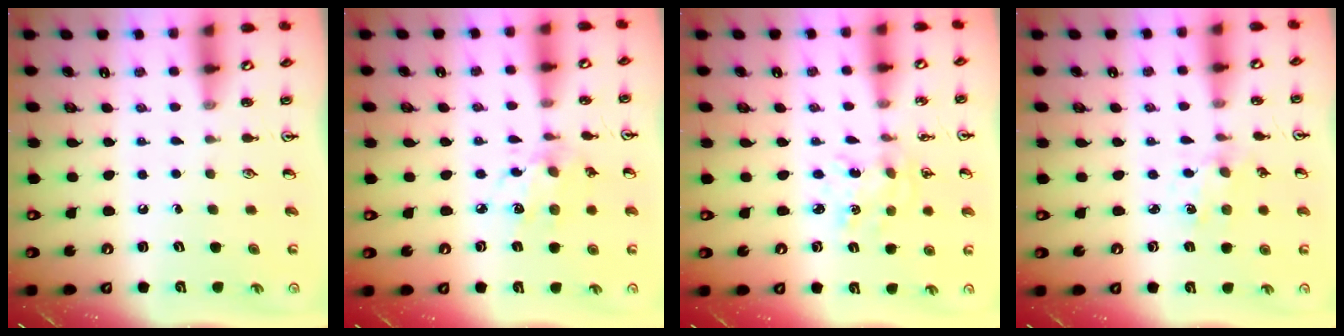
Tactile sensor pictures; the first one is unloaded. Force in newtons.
{"total": 8.7, "press": 8.7, "slide": 0.6}
{"total": 2.3, "press": 2.3, "slide": 0.2}
{"total": 2.0, "press": 1.9, "slide": 0.4}